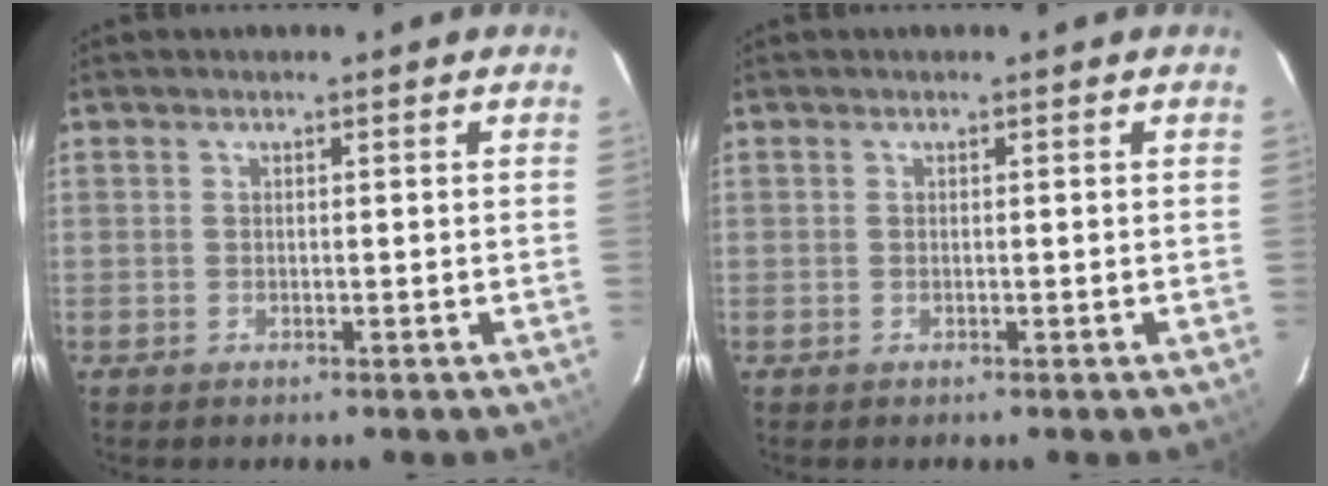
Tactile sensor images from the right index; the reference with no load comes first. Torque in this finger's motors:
{"motor_torque": [0.00, 0.00, 0.00, 0.00]}